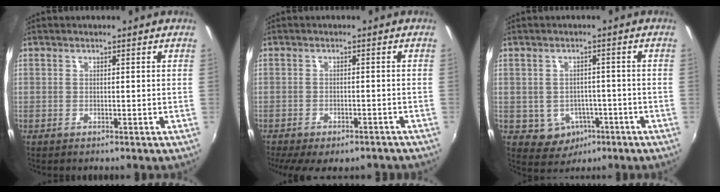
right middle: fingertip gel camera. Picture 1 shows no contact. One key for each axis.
{"total": 11.0, "fx": -8.6, "fy": 3.9, "fz": 5.6, "tx": -0.123, "ty": -0.038, "tz": -0.120}
{"total": 6.1, "fx": -2.4, "fy": 5.3, "fz": 1.6, "tx": -0.048, "ty": 0.007, "tz": -0.016}